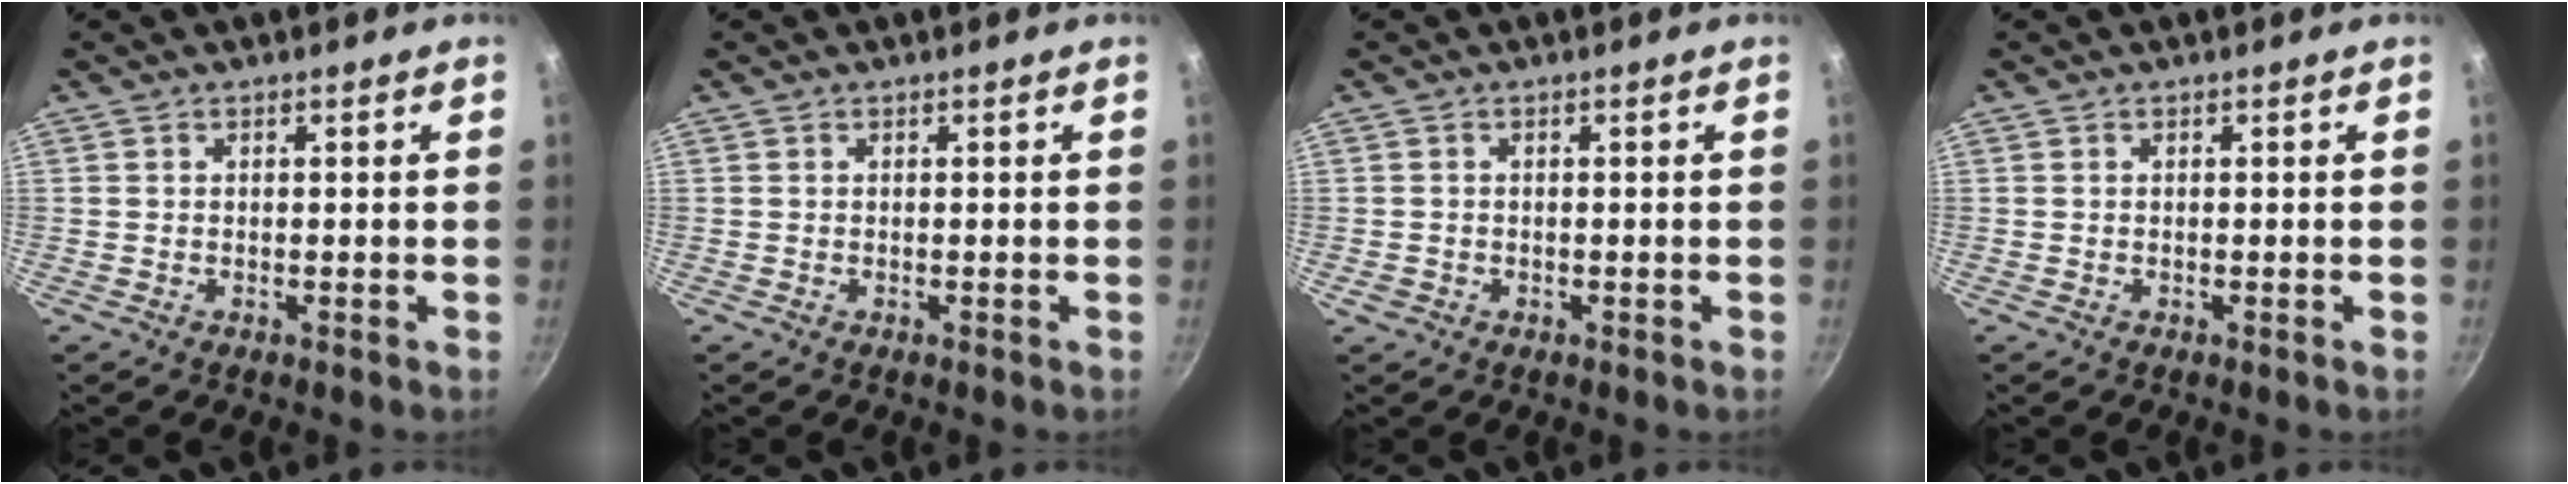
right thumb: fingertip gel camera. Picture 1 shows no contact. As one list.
[{"total": 0.0}, {"total": 1.3, "force": [-0.5, 1.1, 0.5], "torque": [-0.009, 0.001, -0.006]}, {"total": 0.0}]